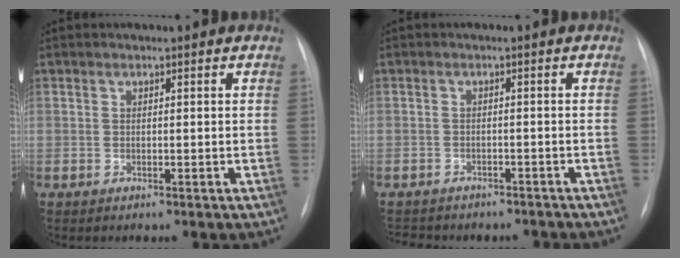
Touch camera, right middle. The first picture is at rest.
{"total": 9.2, "force": [-7.9, 3.8, 2.6], "torque": [-0.053, 0.007, -0.094]}